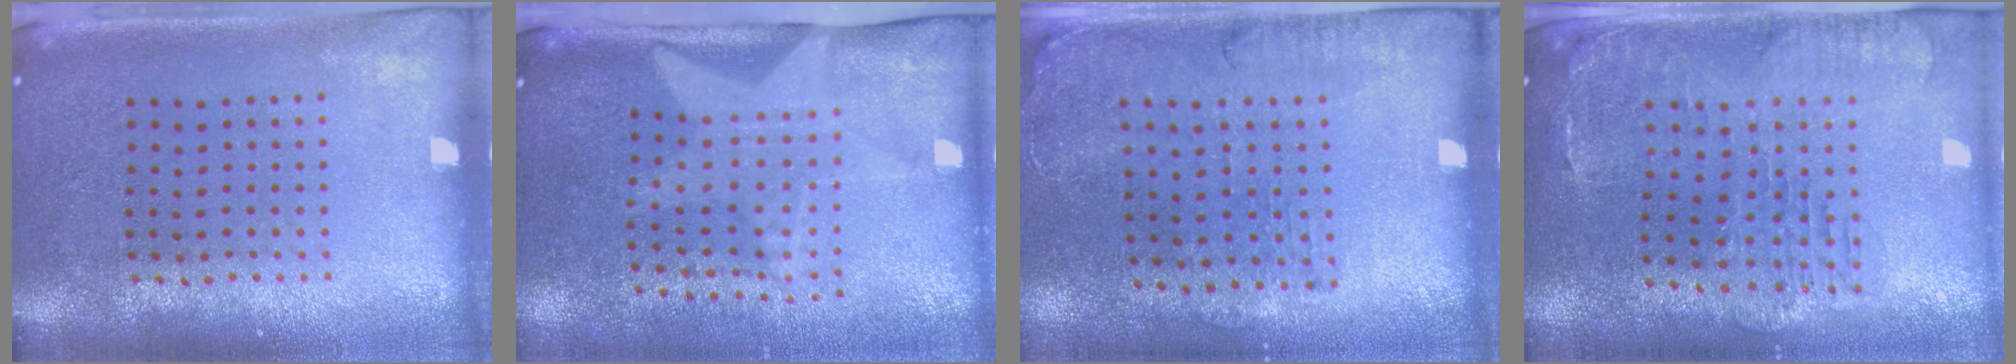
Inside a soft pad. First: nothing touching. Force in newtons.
{"total": 1.7, "press": 1.5, "slide": 0.7}
{"total": 1.2, "press": 1.1, "slide": 0.5}
{"total": 1.6, "press": 1.5, "slide": 0.5}